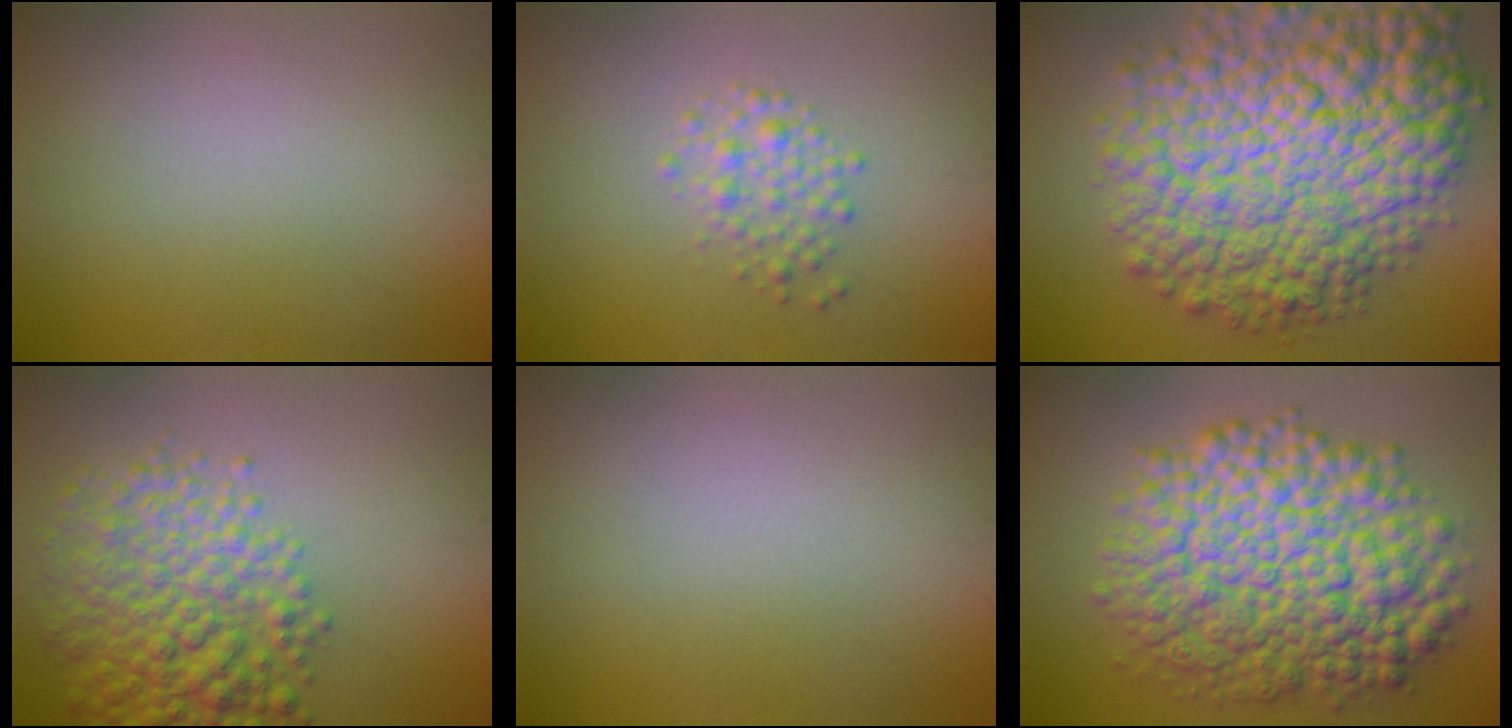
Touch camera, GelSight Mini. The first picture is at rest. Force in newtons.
{"total": 2.0, "press": 2.0, "slide": 0.0}
{"total": 14.0, "press": 14.0, "slide": 0.3}
{"total": 7.0, "press": 7.0, "slide": 0.2}
{"total": 0.0}
{"total": 11.9, "press": 11.9, "slide": 0.1}